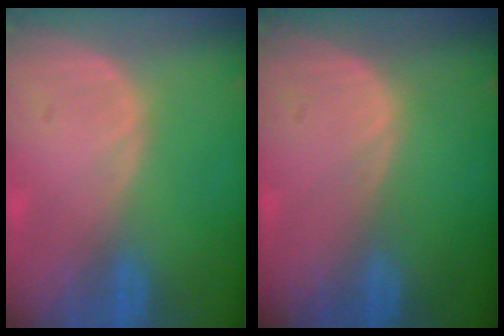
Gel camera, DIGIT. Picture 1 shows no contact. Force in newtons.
{"total": 0.0}